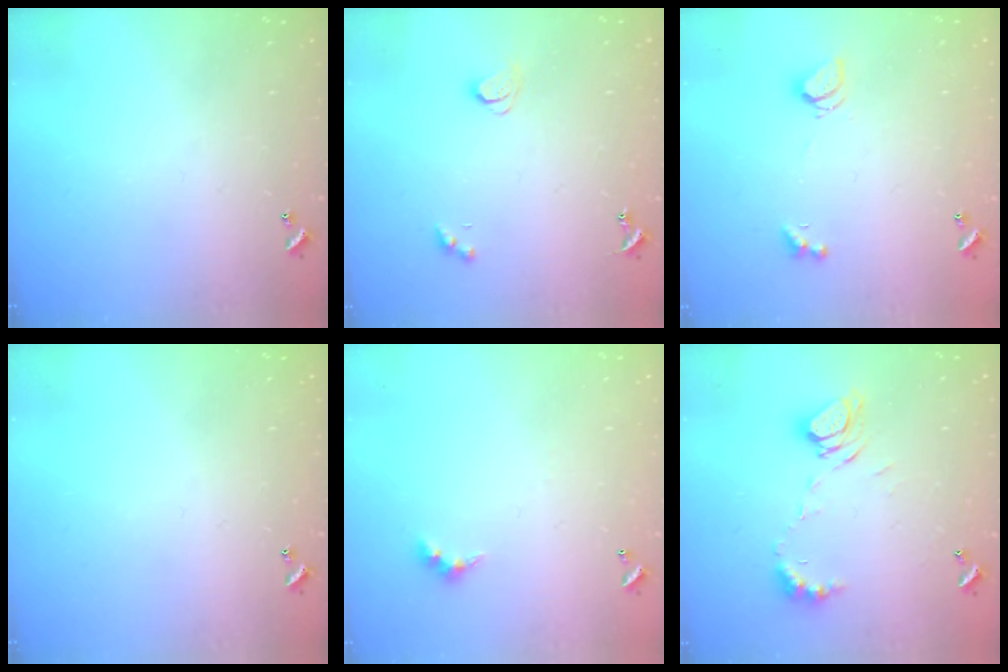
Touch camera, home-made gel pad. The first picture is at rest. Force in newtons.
{"total": 1.7, "press": 1.7, "slide": 0.3}
{"total": 2.5, "press": 2.5, "slide": 0.6}
{"total": 0.0}
{"total": 2.4, "press": 2.4, "slide": 0.5}
{"total": 8.4, "press": 8.4, "slide": 1.0}